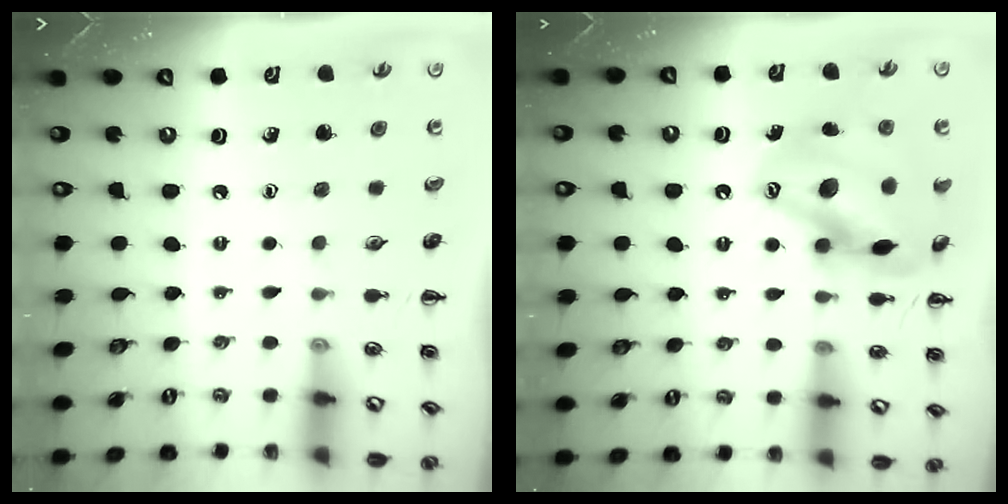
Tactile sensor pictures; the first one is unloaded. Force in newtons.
{"total": 17.2, "press": 17.0, "slide": 2.3}